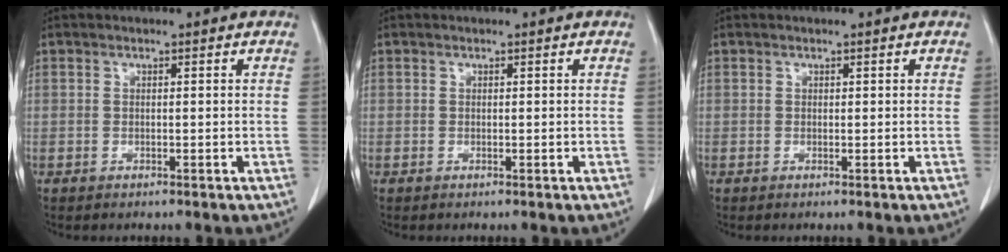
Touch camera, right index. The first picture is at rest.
{"total": 0.0}
{"total": 0.0}